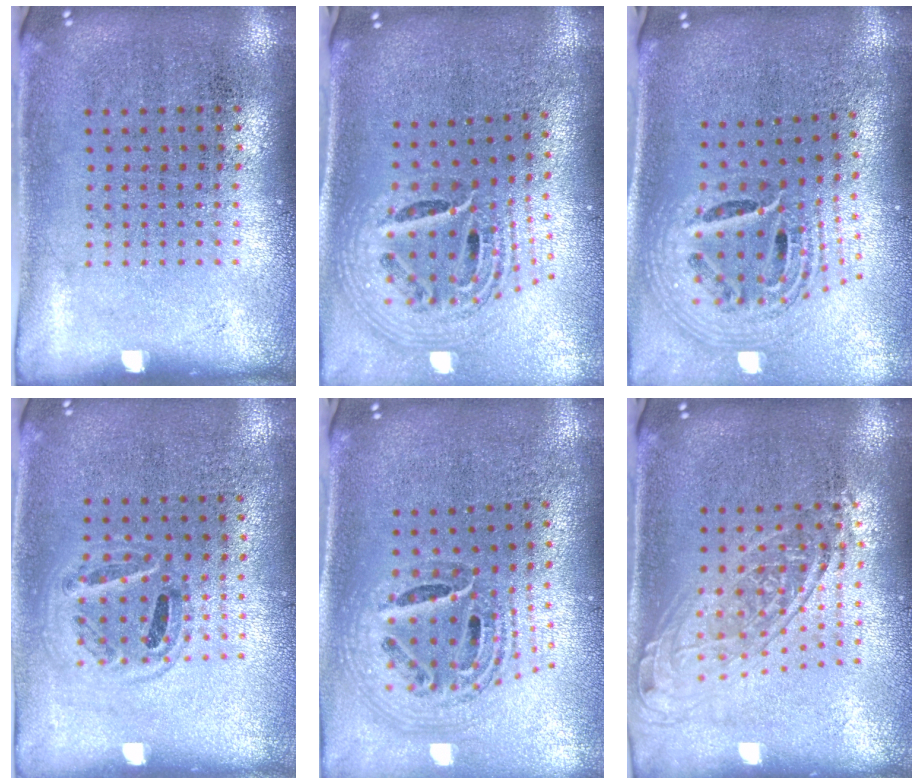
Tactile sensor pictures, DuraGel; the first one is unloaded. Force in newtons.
{"total": 2.2, "press": 1.6, "slide": 1.5}
{"total": 2.2, "press": 1.6, "slide": 1.5}
{"total": 0.9, "press": 0.8, "slide": 0.3}
{"total": 1.5, "press": 1.3, "slide": 0.8}
{"total": 1.7, "press": 1.3, "slide": 1.0}